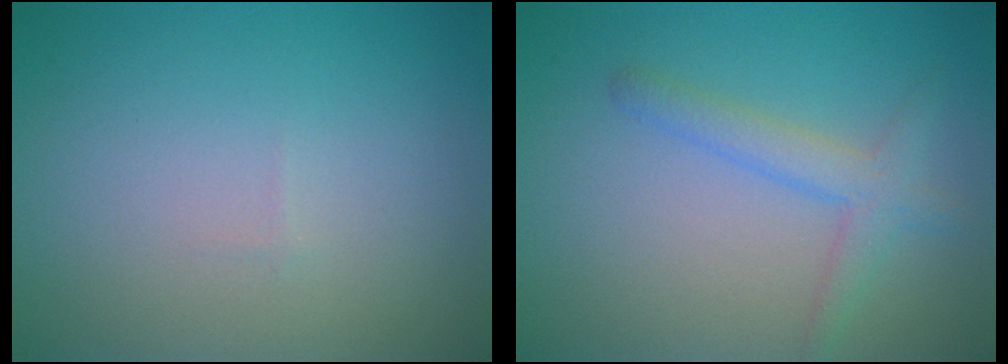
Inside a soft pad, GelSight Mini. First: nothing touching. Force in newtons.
{"total": 2.0, "press": 2.0, "slide": 0.1}